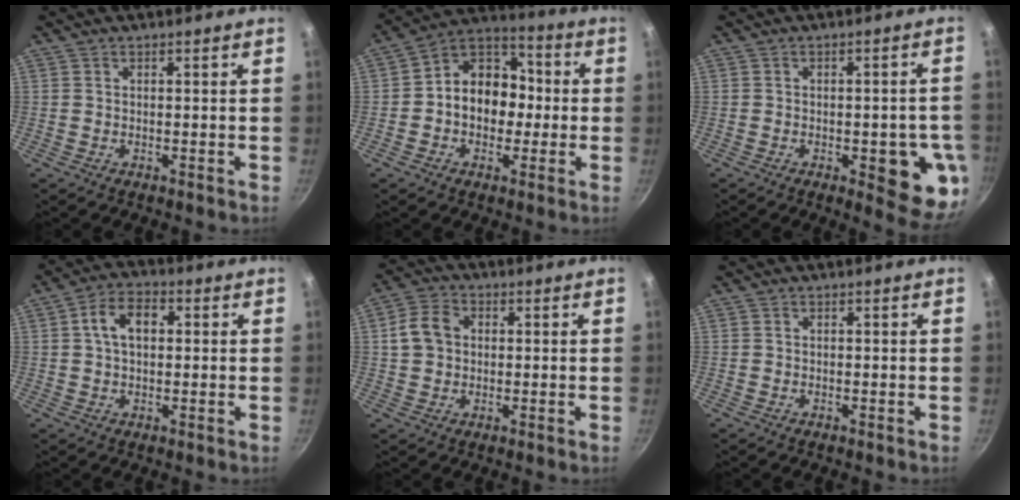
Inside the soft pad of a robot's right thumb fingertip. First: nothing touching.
{"total": 13.4, "force": [-0.7, 10.6, 8.2], "torque": [-0.074, 0.042, -0.034]}
{"total": 11.0, "force": [-2.9, 4.1, 9.8], "torque": [-0.081, 0.003, -0.033]}
{"total": 7.6, "force": [1.3, 4.9, 5.6], "torque": [-0.079, 0.019, 0.013]}
{"total": 6.8, "force": [0.8, 5.5, 3.9], "torque": [-0.056, 0.014, 0.004]}
{"total": 0.0}